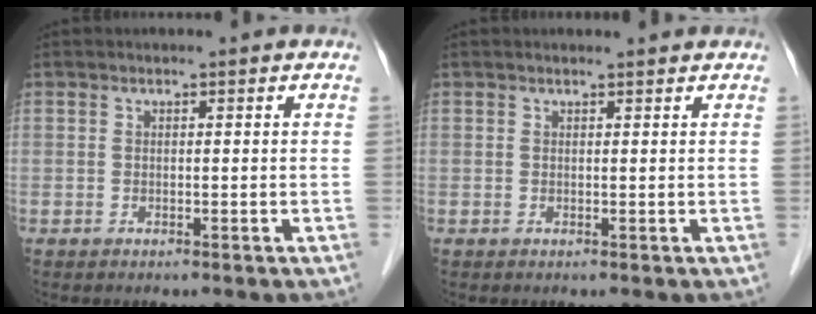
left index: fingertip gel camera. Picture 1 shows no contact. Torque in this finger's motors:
{"motor_torque": [0.20, -0.14, 0.05, 0.01]}